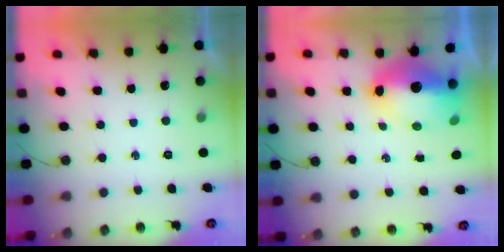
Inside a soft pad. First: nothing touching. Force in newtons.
{"total": 12.7, "press": 12.6, "slide": 1.4}